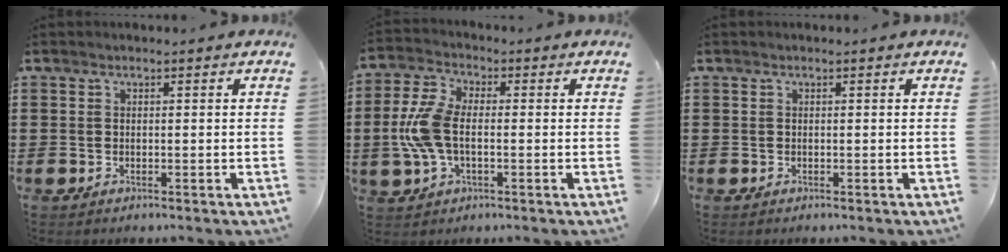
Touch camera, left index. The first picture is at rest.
{"total": 8.4, "force": [-0.9, 4.4, 7.1], "torque": [-0.175, -0.002, -0.023]}
{"total": 0.0}